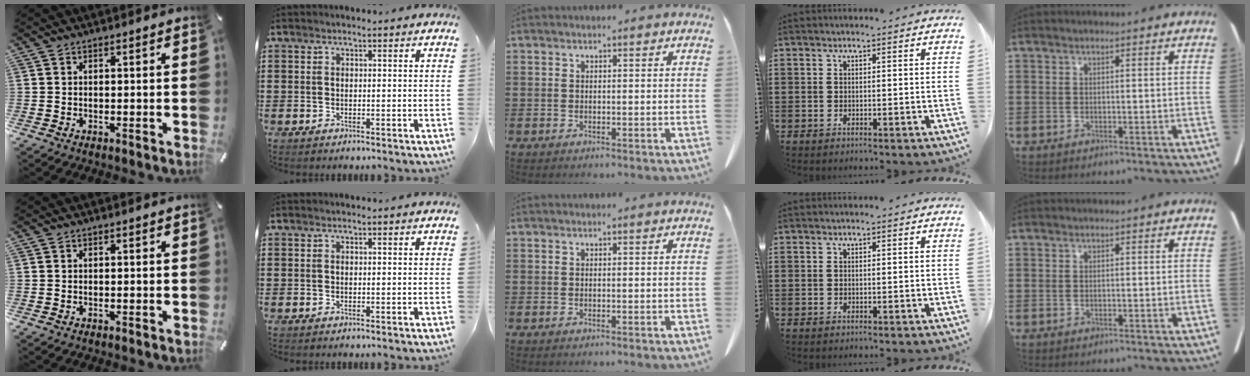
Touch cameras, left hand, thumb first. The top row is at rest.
{}